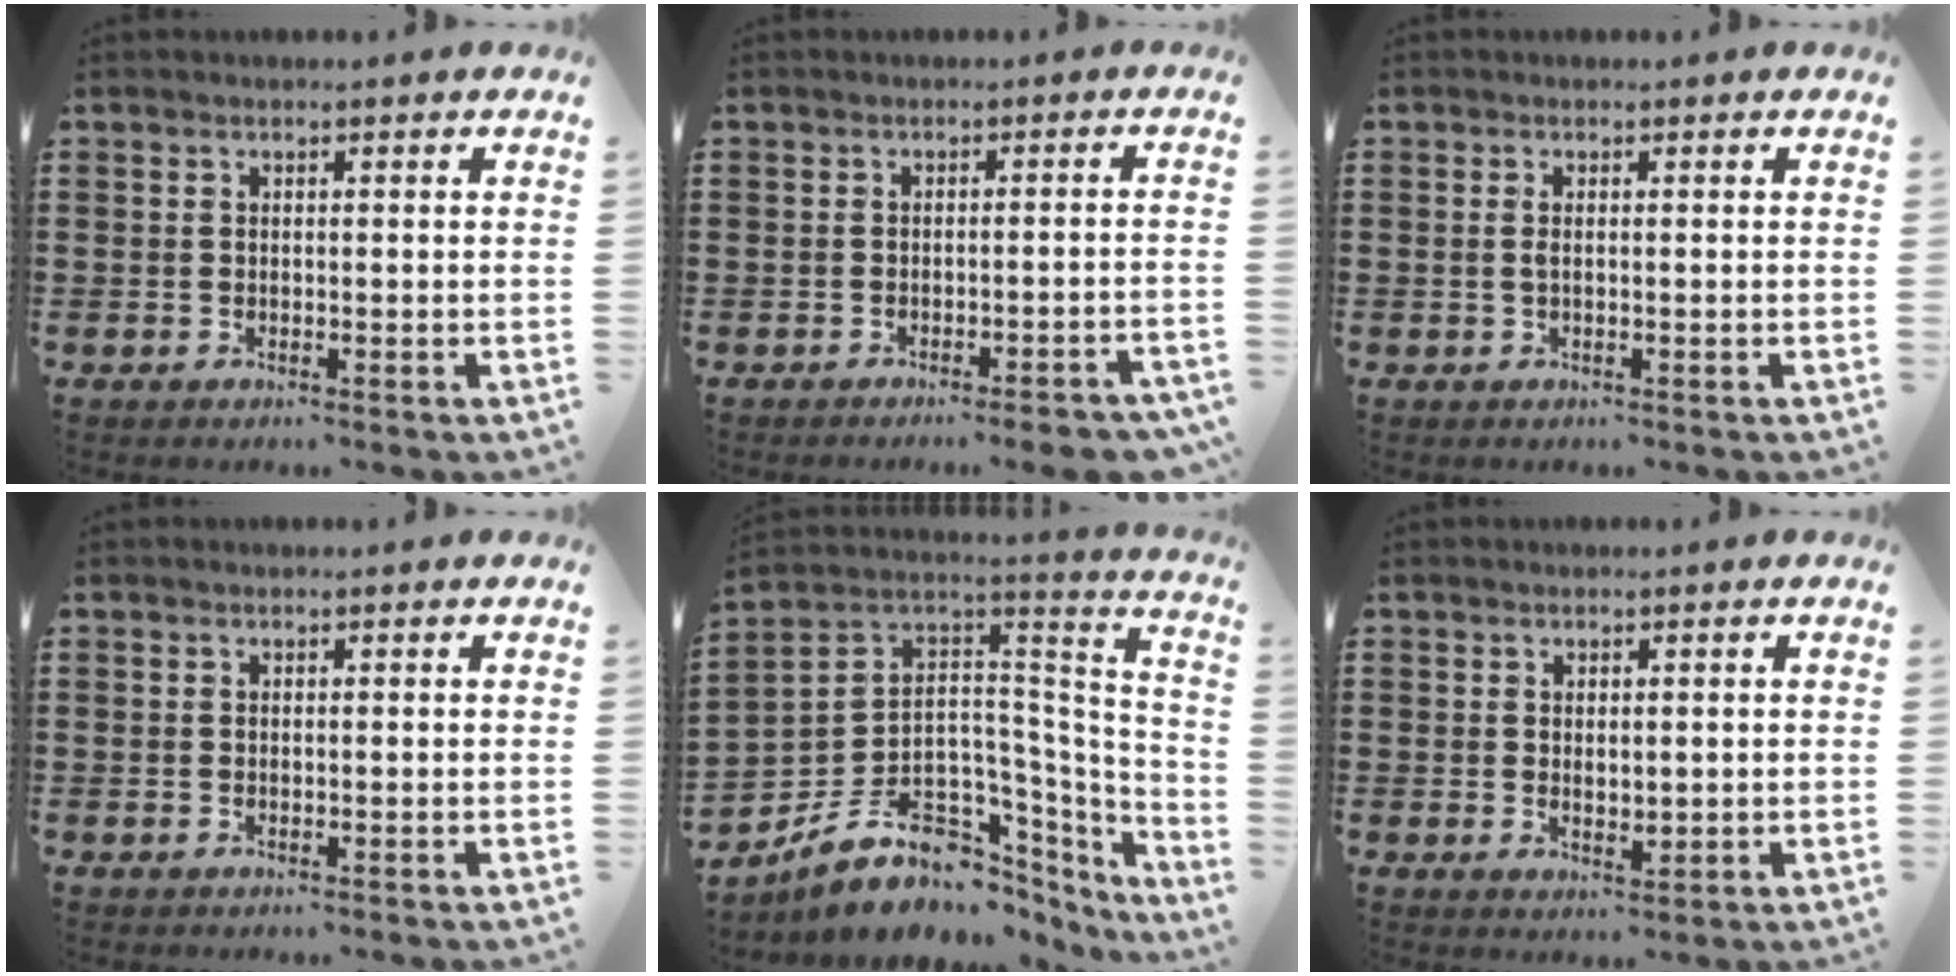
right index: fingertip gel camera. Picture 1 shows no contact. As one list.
[{"total": 3.2, "force": [-2.7, -0.1, 1.7], "torque": [-0.028, -0.006, -0.049]}, {"total": 1.1, "force": [-0.1, 0.2, 1.0], "torque": [-0.020, -0.001, -0.002]}, {"total": 0.0}, {"total": 11.4, "force": [-5.8, 7.4, 6.4], "torque": [-0.141, -0.001, -0.093]}, {"total": 1.7, "force": [0.4, 1.0, 1.3], "torque": [-0.018, 0.002, 0.005]}]